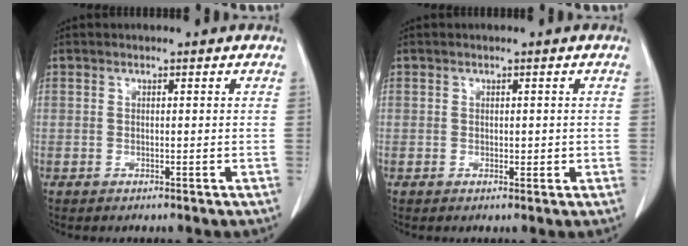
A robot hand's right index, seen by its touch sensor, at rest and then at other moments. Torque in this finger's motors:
{"motor_torque": [-0.27, 0.50, 0.01, 0.02]}